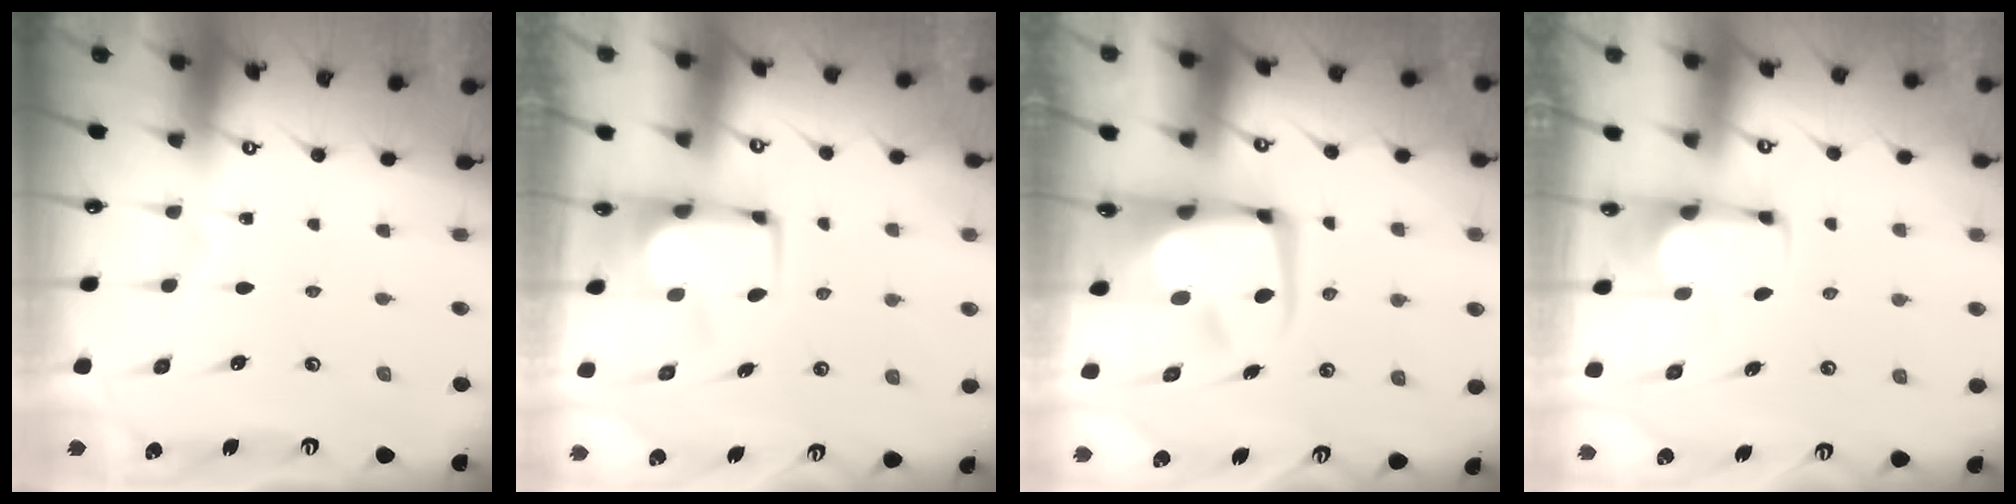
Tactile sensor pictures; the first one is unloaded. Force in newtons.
{"total": 2.7, "press": 2.7, "slide": 0.5}
{"total": 6.3, "press": 6.2, "slide": 1.0}
{"total": 1.9, "press": 1.8, "slide": 0.7}